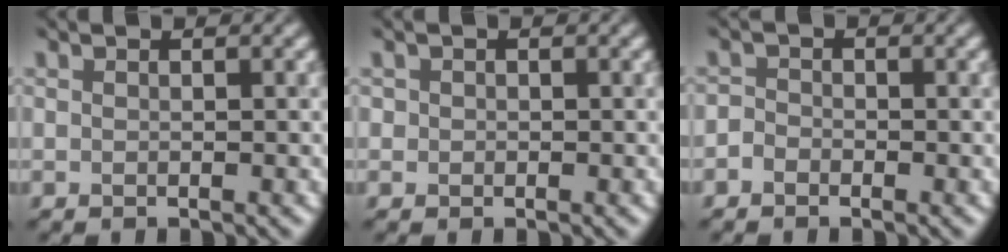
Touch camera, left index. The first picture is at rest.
{"total": 0.5, "force": [0.1, 0.5, -0.1], "torque": [0.006, -0.005, 0.001]}
{"total": 0.9, "force": [-0.8, 0.5, -0.1], "torque": [0.003, 0.001, -0.018]}